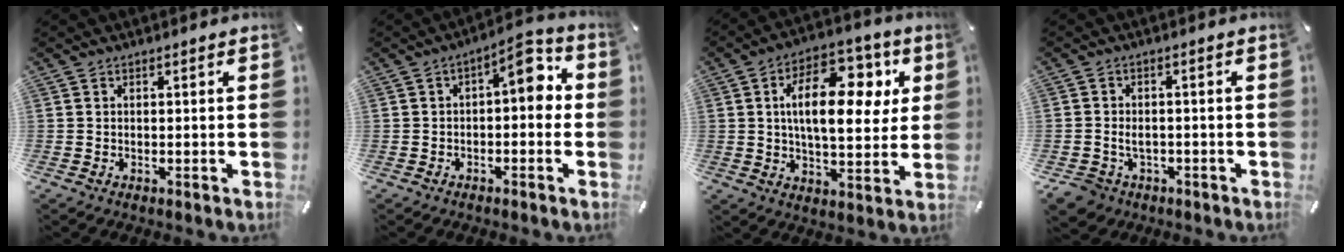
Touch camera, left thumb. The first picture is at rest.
{"total": 7.9, "force": [0.8, 3.6, 7.0], "torque": [-0.086, -0.011, 0.002]}
{"total": 17.7, "force": [5.0, 9.4, 14.2], "torque": [-0.219, -0.002, 0.082]}
{"total": 4.4, "force": [-1.4, 3.7, 1.8], "torque": [-0.045, 0.003, -0.025]}